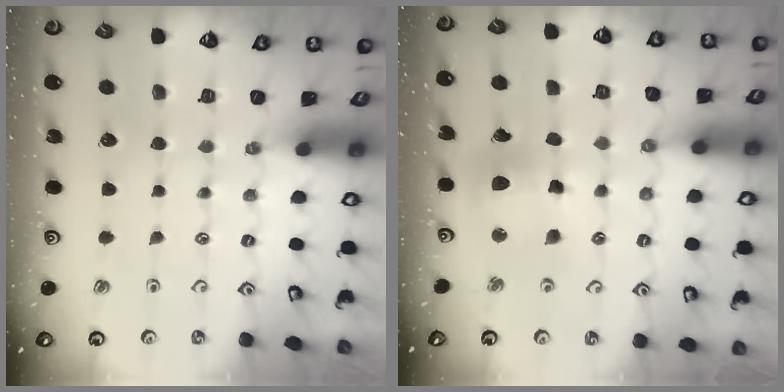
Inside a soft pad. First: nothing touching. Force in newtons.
{"total": 11.8, "press": 11.7, "slide": 1.4}